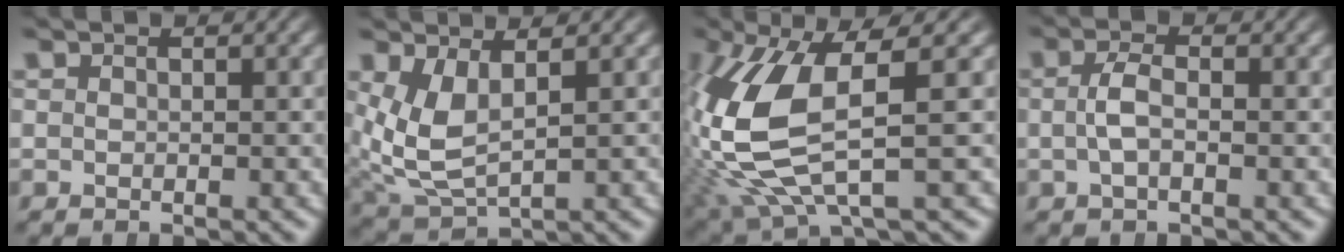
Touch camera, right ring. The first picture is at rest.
{"total": 5.9, "force": [0.7, 4.5, 3.8], "torque": [-0.110, -0.025, 0.026]}
{"total": 9.6, "force": [-0.3, 5.0, 8.2], "torque": [-0.202, -0.024, 0.018]}
{"total": 1.9, "force": [-0.5, 0.7, 1.8], "torque": [-0.042, -0.003, -0.007]}